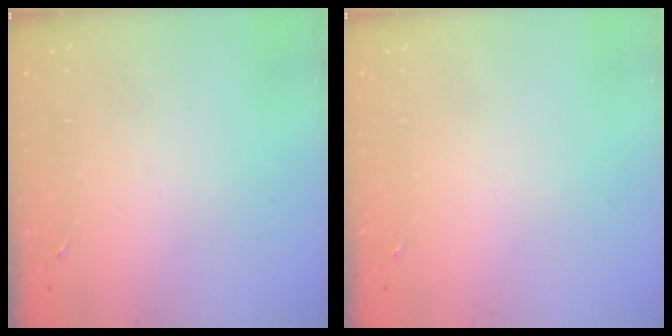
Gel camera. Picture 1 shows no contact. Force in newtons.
{"total": 0.0}